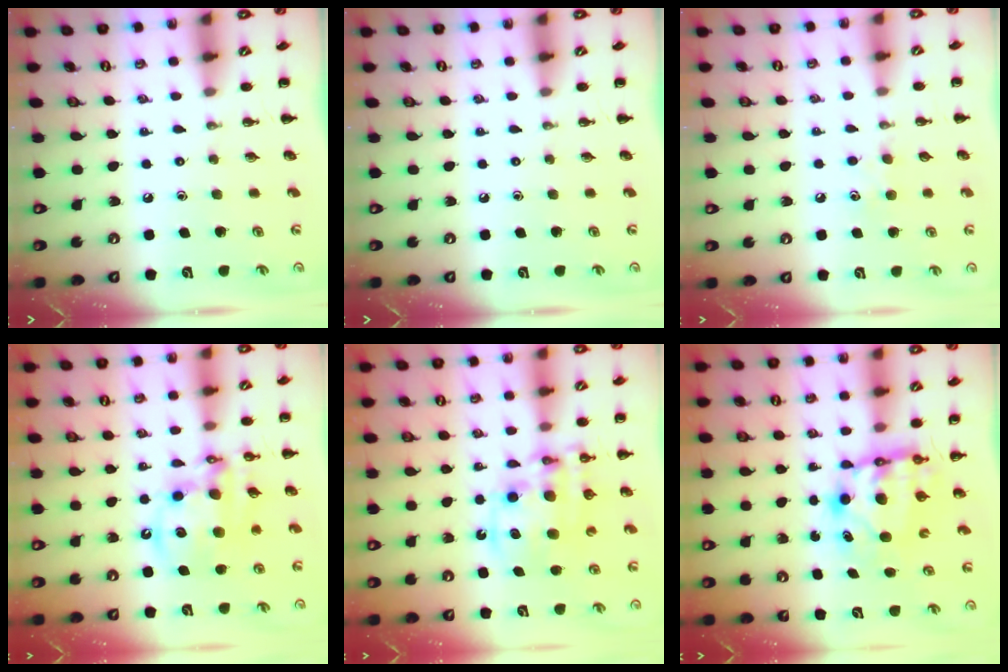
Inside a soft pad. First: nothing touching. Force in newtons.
{"total": 0.0}
{"total": 6.1, "press": 5.9, "slide": 1.6}
{"total": 13.4, "press": 13.1, "slide": 3.1}
{"total": 13.1, "press": 12.8, "slide": 2.8}
{"total": 7.3, "press": 7.1, "slide": 1.5}